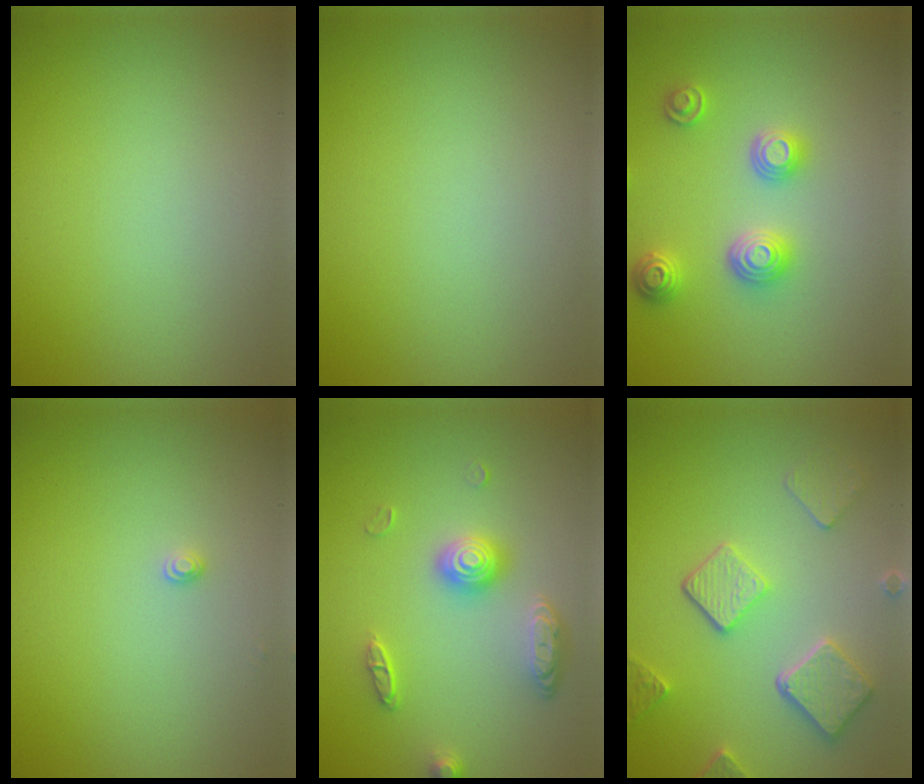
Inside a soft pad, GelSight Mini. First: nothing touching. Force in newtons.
{"total": 0.0}
{"total": 3.1, "press": 3.0, "slide": 0.4}
{"total": 0.8, "press": 0.8, "slide": 0.0}
{"total": 3.3, "press": 2.9, "slide": 1.6}
{"total": 5.1, "press": 3.9, "slide": 3.2}